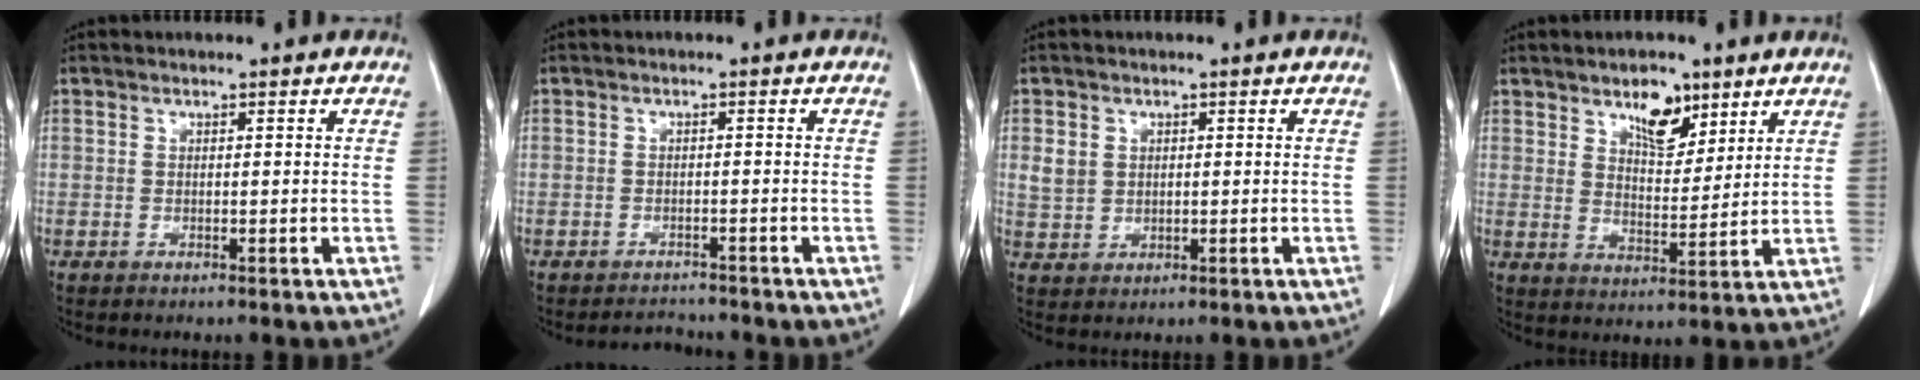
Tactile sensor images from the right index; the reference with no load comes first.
{"total": 2.2, "force": [-2.2, 0.4, -0.3], "torque": [0.004, -0.009, -0.030]}
{"total": 3.6, "force": [1.0, 3.1, 1.5], "torque": [-0.027, 0.008, 0.027]}
{"total": 6.8, "force": [4.4, 3.1, 4.1], "torque": [-0.067, -0.001, 0.077]}